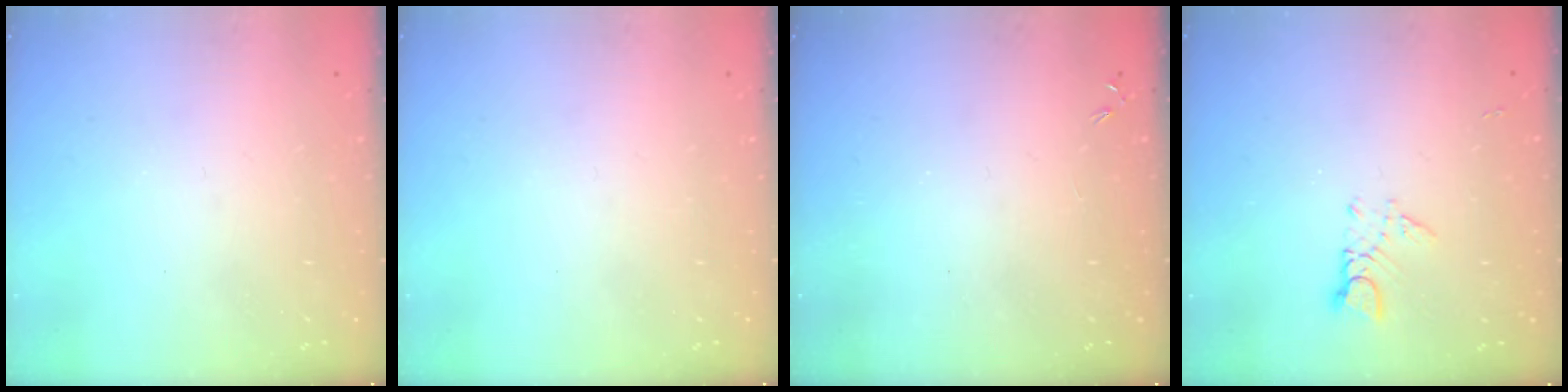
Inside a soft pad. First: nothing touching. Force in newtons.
{"total": 0.0}
{"total": 0.0}
{"total": 2.7, "press": 2.6, "slide": 0.3}